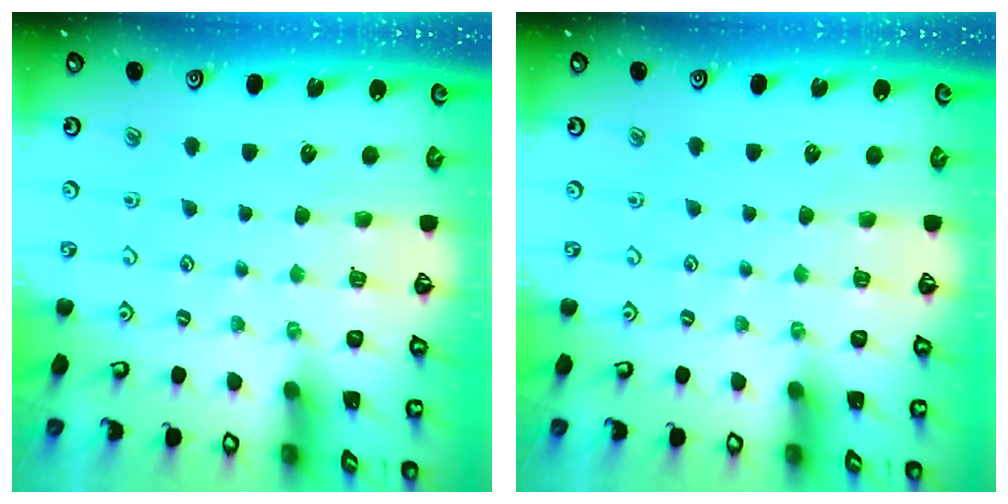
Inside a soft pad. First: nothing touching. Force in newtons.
{"total": 0.0}